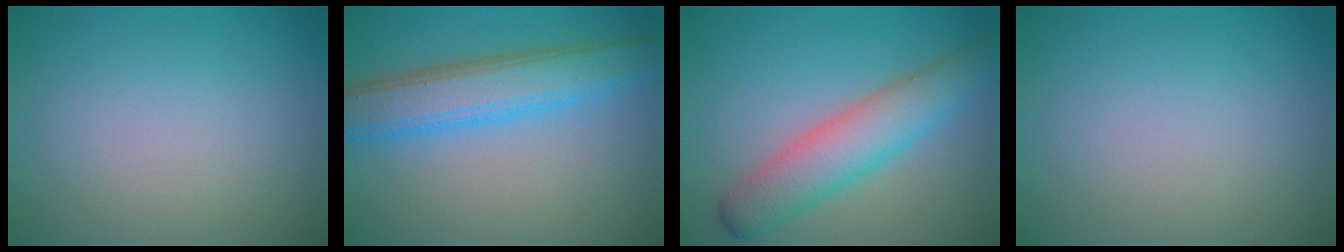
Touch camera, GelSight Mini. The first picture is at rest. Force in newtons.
{"total": 6.0, "press": 6.0, "slide": 0.1}
{"total": 5.5, "press": 5.5, "slide": 0.1}
{"total": 0.0}